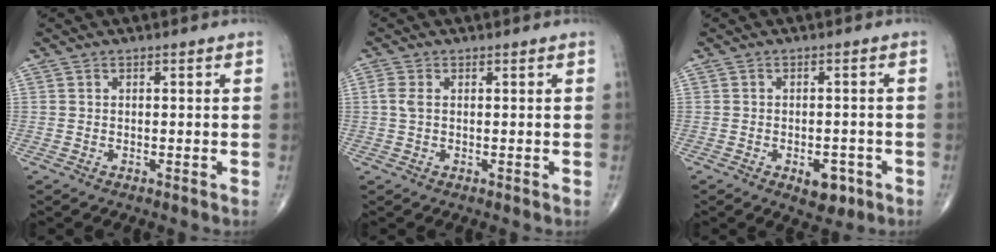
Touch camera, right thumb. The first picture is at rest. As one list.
[{"total": 2.0, "force": [0.3, 1.1, 1.7], "torque": [-0.048, 0.006, 0.005]}, {"total": 4.9, "force": [-2.2, 2.7, 3.4], "torque": [-0.028, 0.009, -0.023]}]